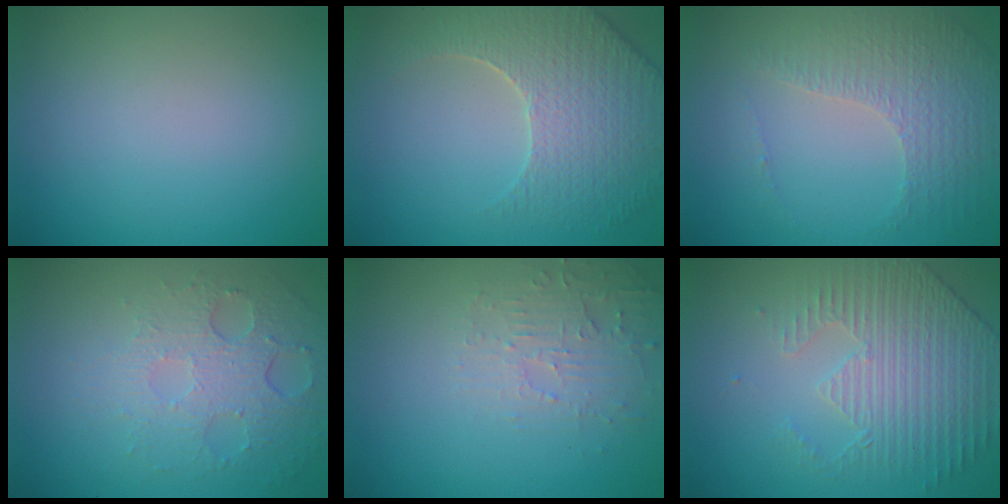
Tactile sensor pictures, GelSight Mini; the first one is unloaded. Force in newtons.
{"total": 5.1, "press": 4.6, "slide": 2.1}
{"total": 4.3, "press": 3.0, "slide": 3.1}
{"total": 5.1, "press": 3.6, "slide": 3.6}
{"total": 2.8, "press": 2.7, "slide": 0.6}
{"total": 4.4, "press": 3.5, "slide": 2.6}